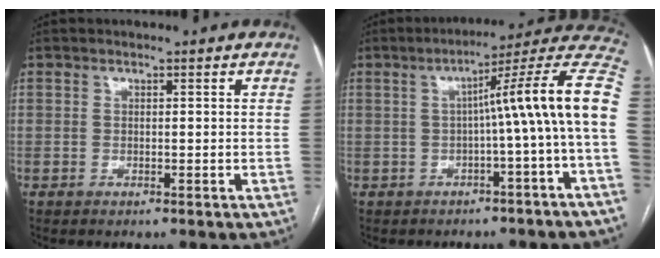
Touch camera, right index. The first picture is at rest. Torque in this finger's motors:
{"motor_torque": [1.20, -0.19, 0.49, 0.13]}